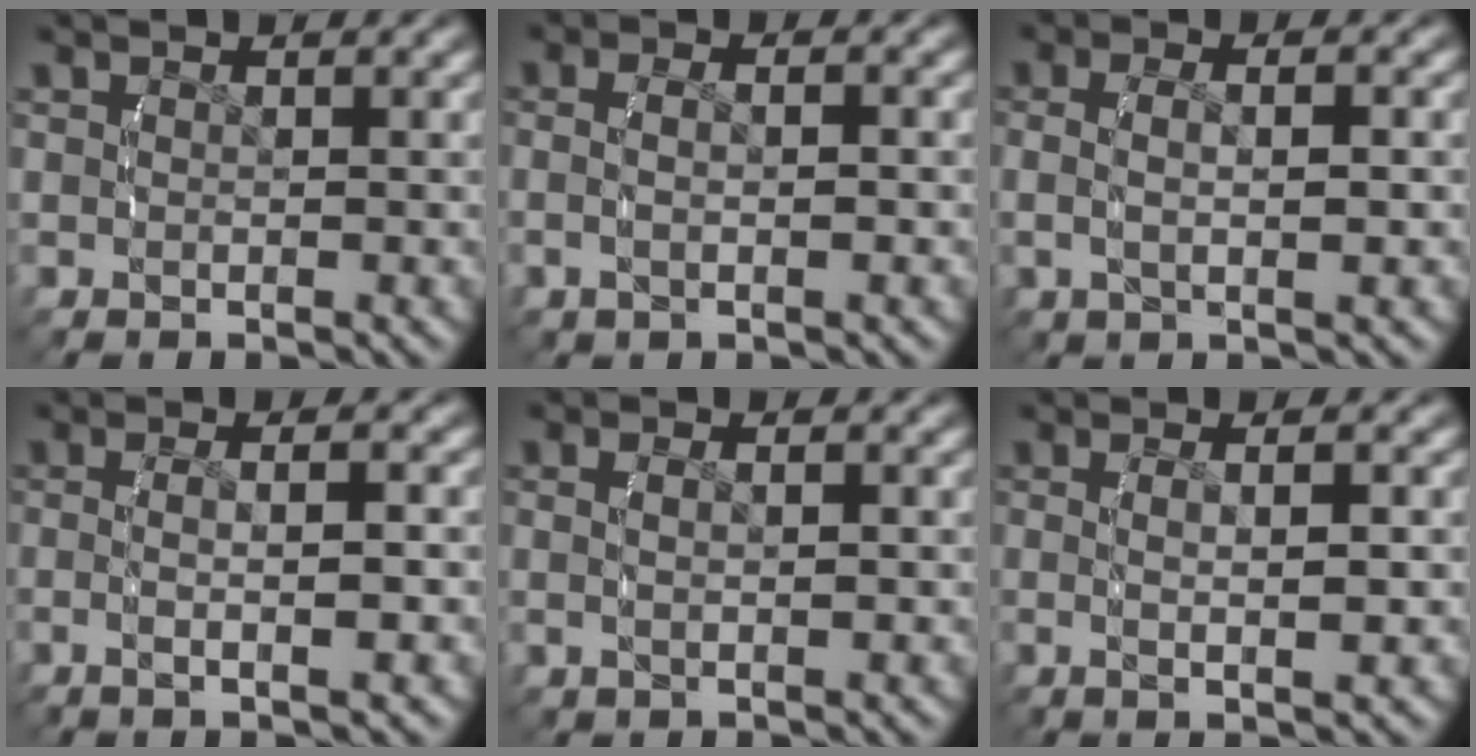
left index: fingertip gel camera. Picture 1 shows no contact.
{"total": 2.5, "force": [-0.2, 0.9, 2.3], "torque": [-0.050, -0.001, -0.004]}
{"total": 3.5, "force": [0.3, 1.2, 3.3], "torque": [-0.063, 0.001, 0.006]}
{"total": 3.4, "force": [-0.7, 0.3, 3.3], "torque": [-0.066, 0.000, -0.010]}
{"total": 1.9, "force": [0.0, 0.5, 1.8], "torque": [-0.035, 0.002, 0.001]}
{"total": 3.3, "force": [-0.1, 0.3, 3.3], "torque": [-0.062, 0.001, 0.002]}